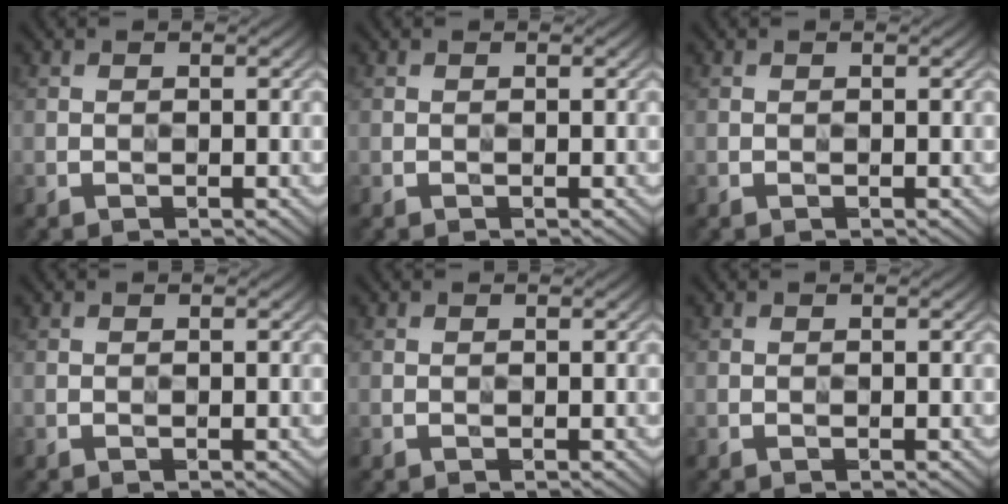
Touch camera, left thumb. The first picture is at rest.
{"total": 0.0}
{"total": 0.0}
{"total": 0.0}
{"total": 0.0}
{"total": 0.0}